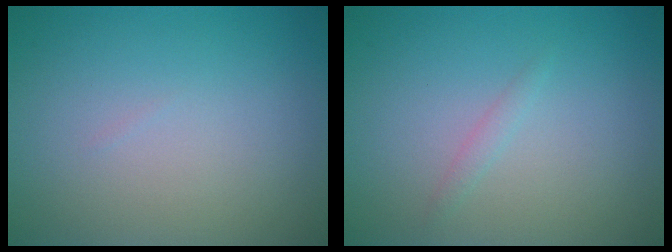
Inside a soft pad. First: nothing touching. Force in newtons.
{"total": 0.8, "press": 0.8, "slide": 0.1}